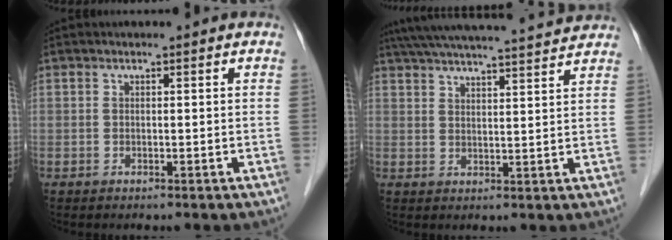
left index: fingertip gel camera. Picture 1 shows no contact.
{"total": 19.0, "force": [17.5, 0.5, 7.2], "torque": [-0.126, 0.027, 0.245]}